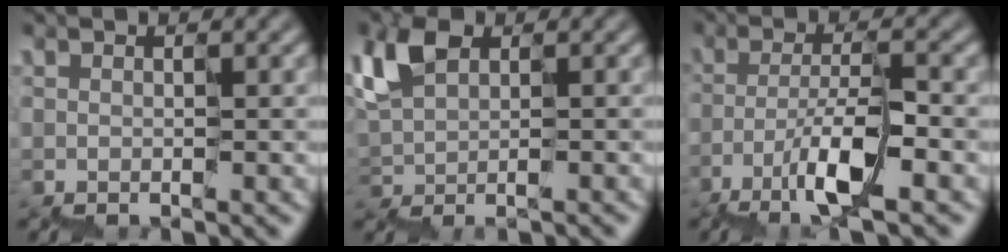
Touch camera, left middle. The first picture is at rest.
{"total": 4.1, "force": [0.7, 2.4, 3.3], "torque": [-0.065, 0.010, 0.004]}
{"total": 5.0, "force": [-2.8, 0.7, 4.1], "torque": [-0.069, 0.012, -0.057]}